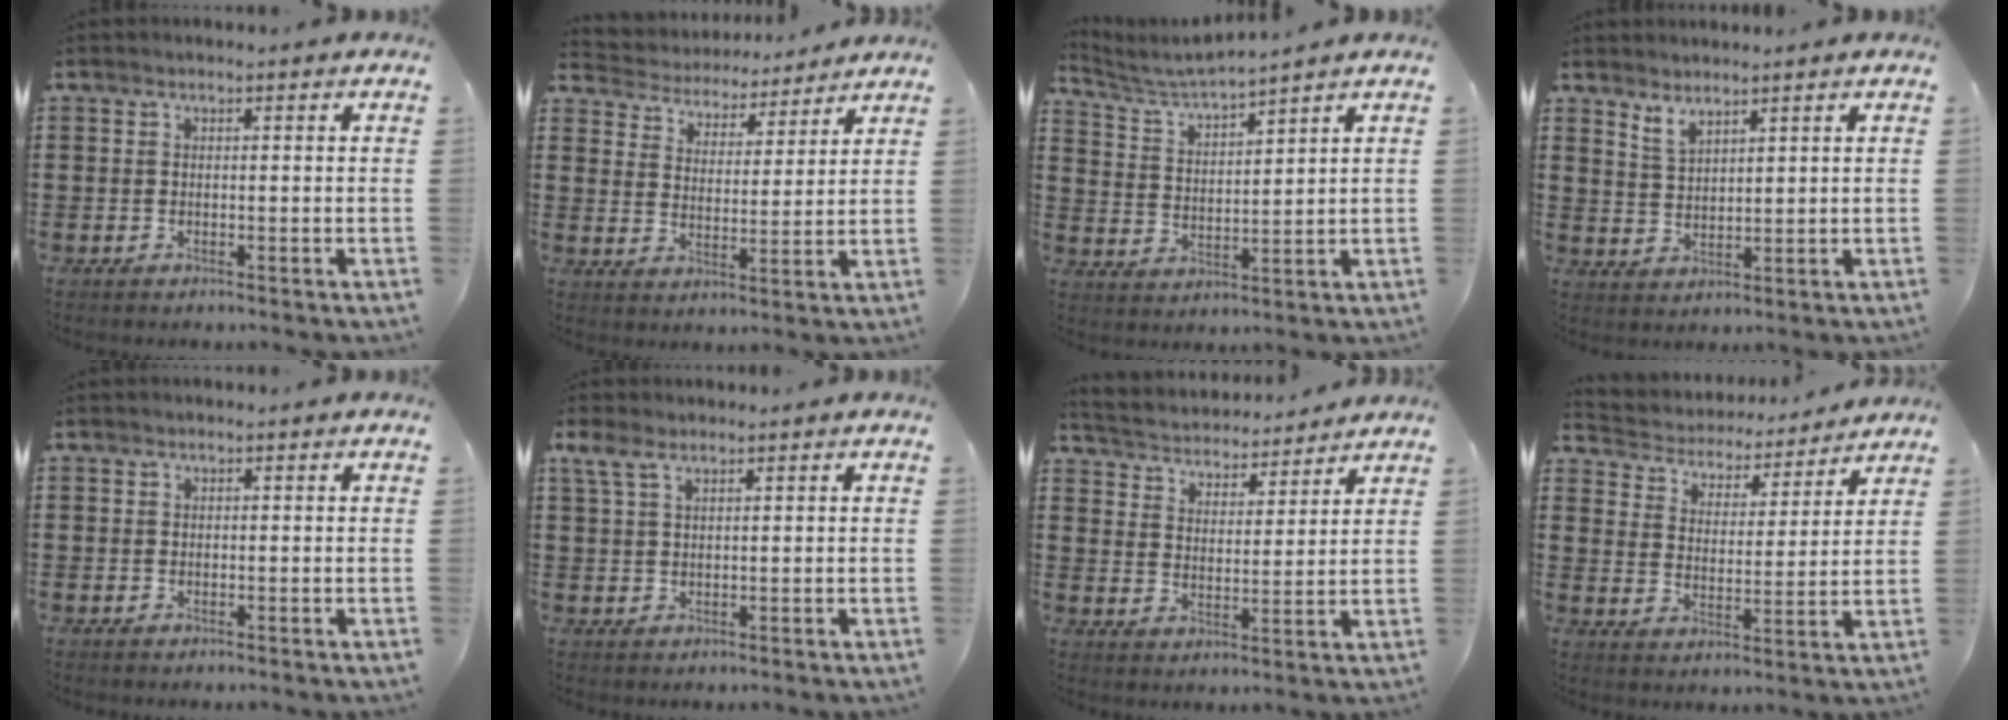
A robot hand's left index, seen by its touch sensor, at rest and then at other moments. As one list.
[{"total": 4.1, "force": [4.1, 0.4, -0.3], "torque": [-0.023, -0.033, 0.066]}, {"total": 3.8, "force": [3.6, -0.6, 1.2], "torque": [-0.040, -0.025, 0.057]}, {"total": 2.9, "force": [2.5, 0.8, 1.2], "torque": [-0.028, 0.000, 0.047]}, {"total": 0.0}, {"total": 2.8, "force": [1.5, 1.1, 2.1], "torque": [-0.048, 0.005, 0.027]}, {"total": 3.6, "force": [3.5, 0.3, -0.3], "torque": [-0.019, -0.031, 0.056]}, {"total": 4.0, "force": [4.0, 0.5, 0.0], "torque": [-0.027, -0.034, 0.063]}]